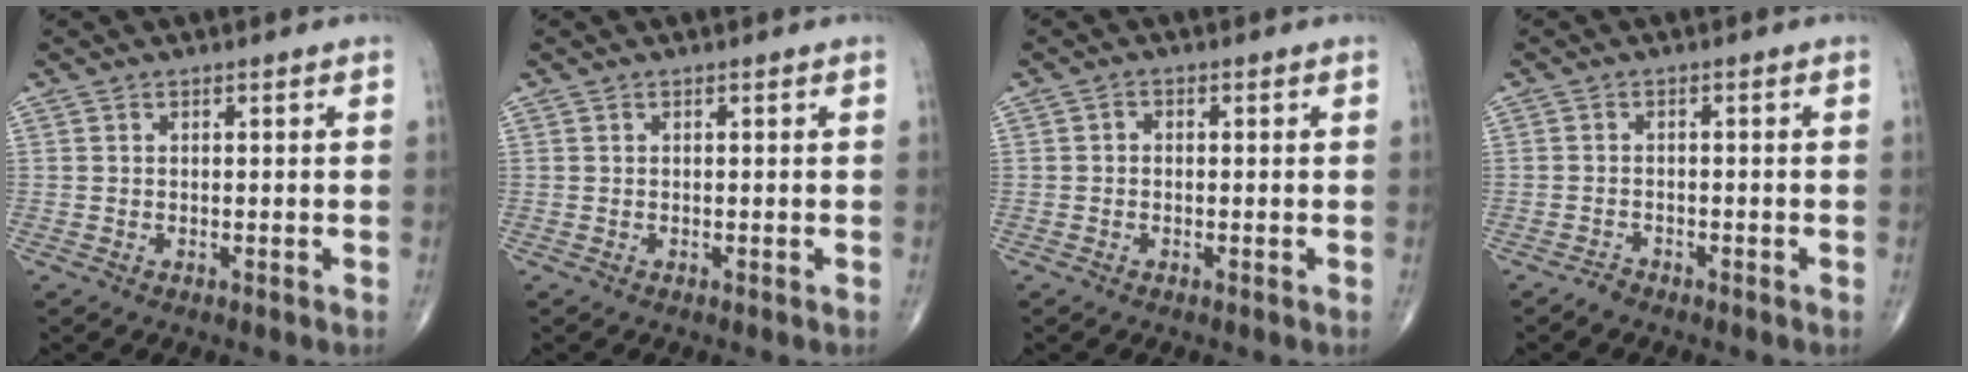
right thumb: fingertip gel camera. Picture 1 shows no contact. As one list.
[{"total": 0.0}, {"total": 1.0, "force": [-0.1, 0.9, 0.6], "torque": [-0.001, 0.004, -0.008]}, {"total": 1.3, "force": [-1.2, 0.5, 0.1], "torque": [-0.005, 0.002, -0.024]}]